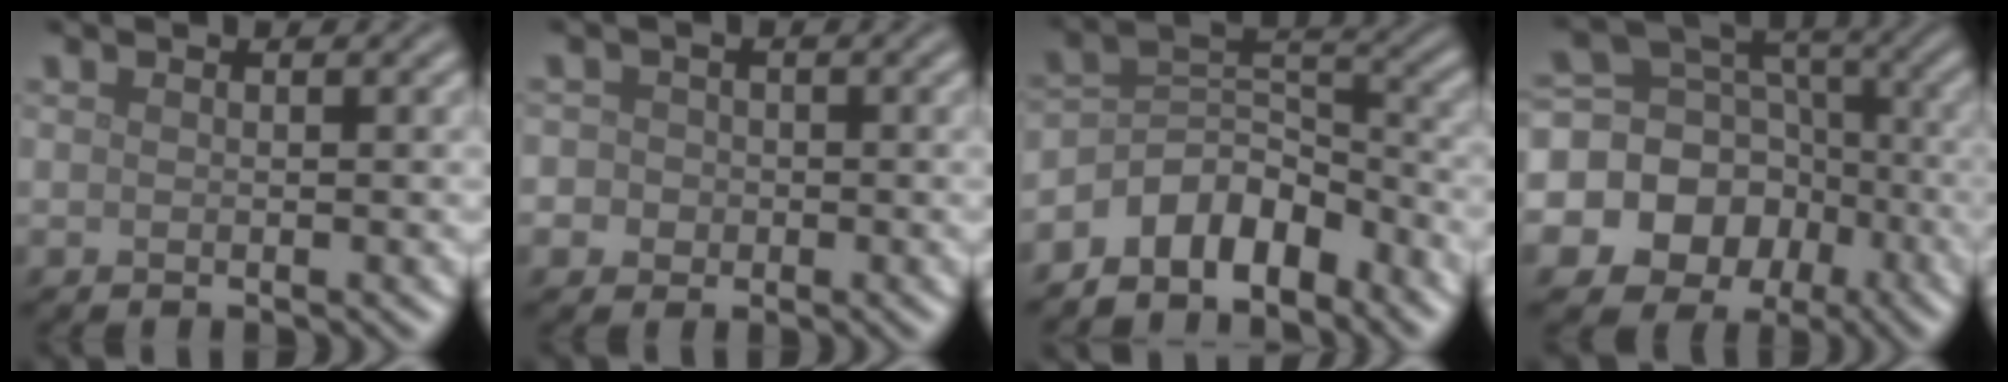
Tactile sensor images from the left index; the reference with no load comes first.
{"total": 3.6, "force": [-0.2, 3.4, 1.2], "torque": [0.003, 0.021, -0.030]}
{"total": 6.1, "force": [-4.3, 3.1, 2.9], "torque": [-0.033, 0.008, -0.088]}
{"total": 14.4, "force": [-4.8, 12.8, 4.6], "torque": [-0.118, -0.008, -0.085]}